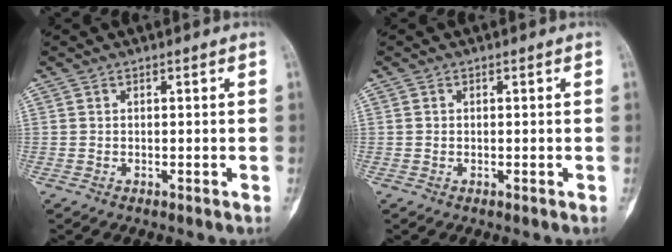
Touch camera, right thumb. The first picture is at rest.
{"total": 0.0}